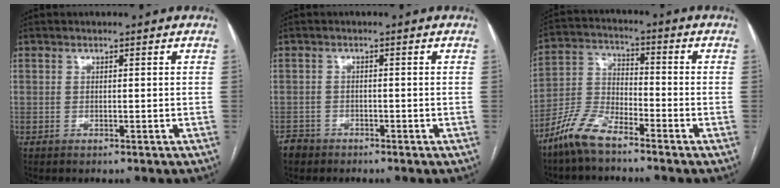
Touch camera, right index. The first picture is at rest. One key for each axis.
{"total": 2.4, "fx": -1.9, "fy": 1.5, "fz": -0.1, "tx": -0.002, "ty": 0.005, "tz": -0.036}
{"total": 8.3, "fx": -6.6, "fy": 2.5, "fz": 4.4, "tx": -0.101, "ty": 0.000, "tz": -0.140}